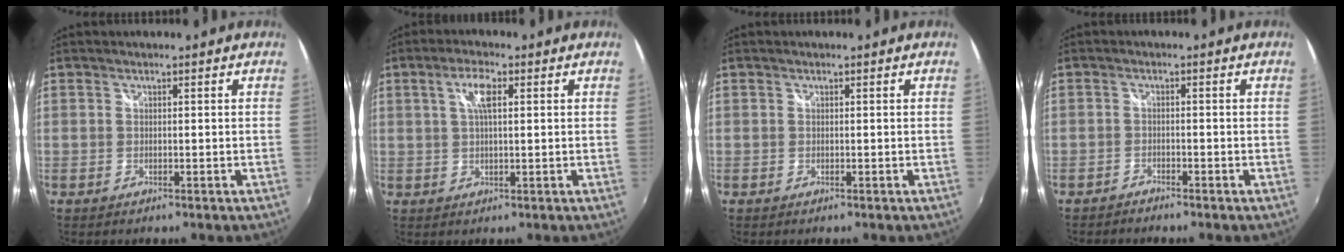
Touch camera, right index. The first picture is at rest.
{"total": 4.4, "force": [1.4, 1.4, 3.9], "torque": [-0.073, 0.007, 0.025]}
{"total": 0.0}
{"total": 1.7, "force": [-1.7, 0.3, 0.1], "torque": [-0.011, -0.002, -0.033]}